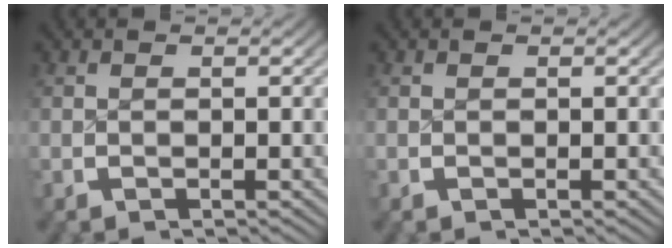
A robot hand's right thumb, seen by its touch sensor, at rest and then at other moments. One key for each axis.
{"total": 0.0}